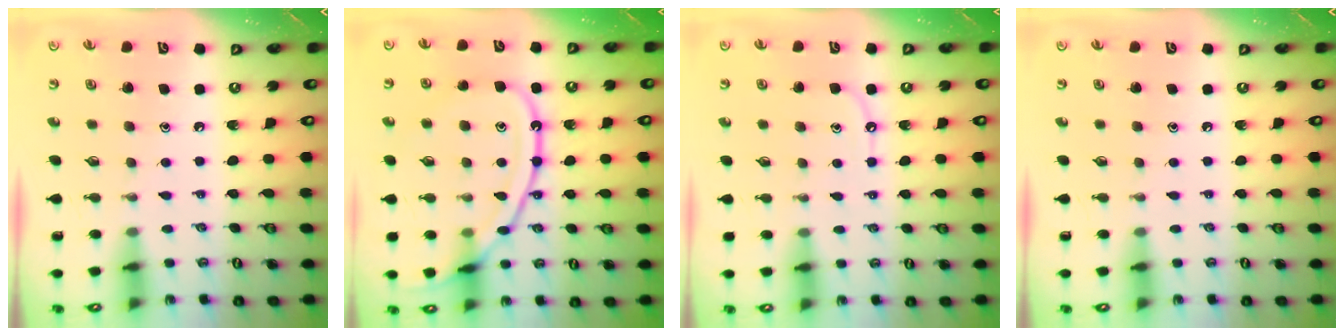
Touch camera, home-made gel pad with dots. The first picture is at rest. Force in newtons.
{"total": 16.7, "press": 16.7, "slide": 1.4}
{"total": 5.7, "press": 5.6, "slide": 0.6}
{"total": 0.0}